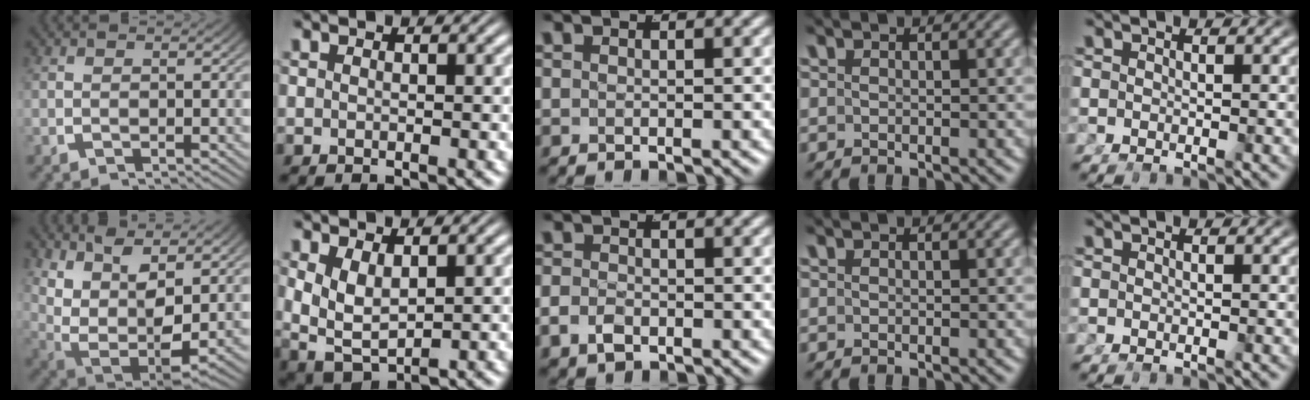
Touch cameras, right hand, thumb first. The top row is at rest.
{"thumb": {"total": 13.7, "force": [-0.1, 9.3, 9.9], "torque": [-0.237, -0.074, 0.032]}, "index": {"total": 7.0, "force": [-0.2, 5.8, 3.9], "torque": [-0.118, -0.037, 0.009]}, "middle": {"total": 2.0, "force": [-1.0, 1.4, 0.9], "torque": [-0.026, -0.009, -0.012]}}